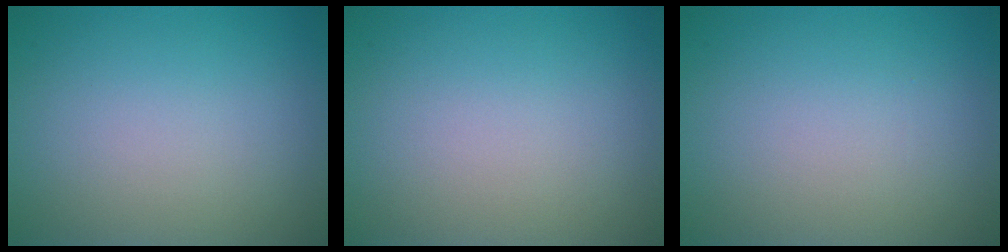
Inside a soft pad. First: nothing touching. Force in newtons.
{"total": 0.0}
{"total": 0.0}